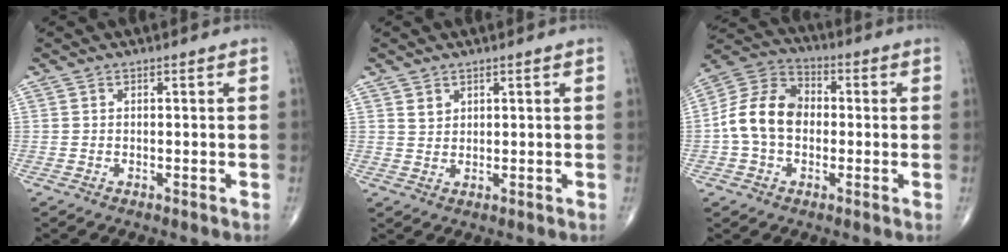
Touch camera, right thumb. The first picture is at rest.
{"total": 1.8, "force": [1.2, 1.3, 0.6], "torque": [0.000, -0.009, 0.022]}
{"total": 12.3, "force": [-0.7, 9.1, 8.2], "torque": [-0.143, 0.039, -0.023]}